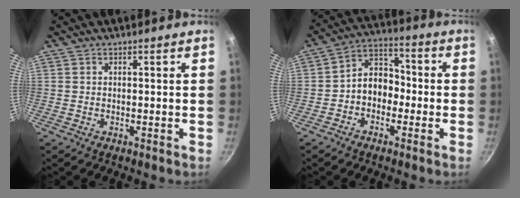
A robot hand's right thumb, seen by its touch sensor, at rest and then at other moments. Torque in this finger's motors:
{"motor_torque": [0.03, 0.20, 0.14, 0.09, 0.02]}